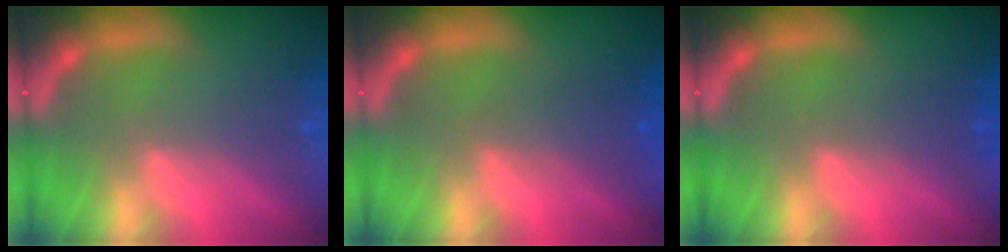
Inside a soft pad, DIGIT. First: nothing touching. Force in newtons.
{"total": 2.5}
{"total": 1.5}